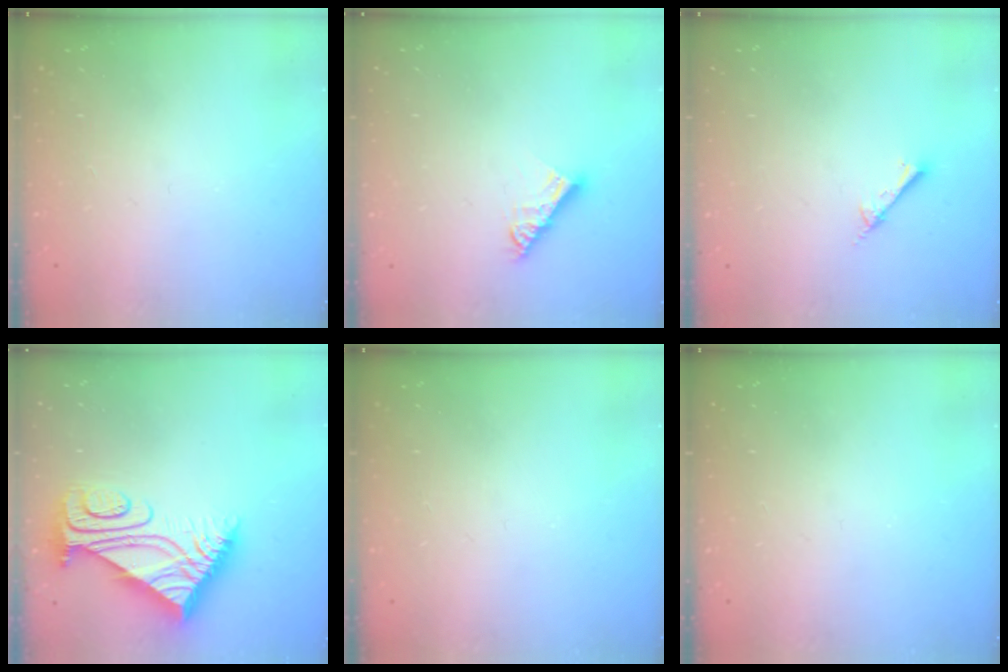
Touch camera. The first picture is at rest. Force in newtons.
{"total": 5.7, "press": 5.7, "slide": 0.4}
{"total": 1.5, "press": 1.4, "slide": 0.2}
{"total": 8.7, "press": 8.7, "slide": 0.5}
{"total": 0.0}
{"total": 0.0}